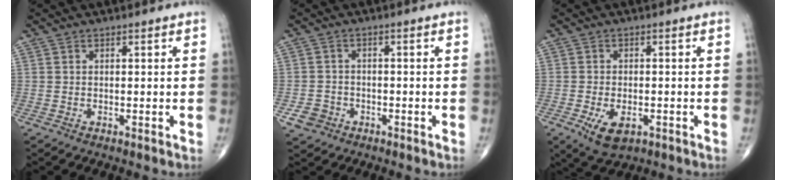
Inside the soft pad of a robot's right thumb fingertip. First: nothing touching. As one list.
[{"total": 3.6, "force": [-1.6, 3.1, 0.8], "torque": [-0.002, 0.013, -0.027]}, {"total": 5.9, "force": [-2.3, 3.3, 4.4], "torque": [-0.071, 0.000, -0.029]}]